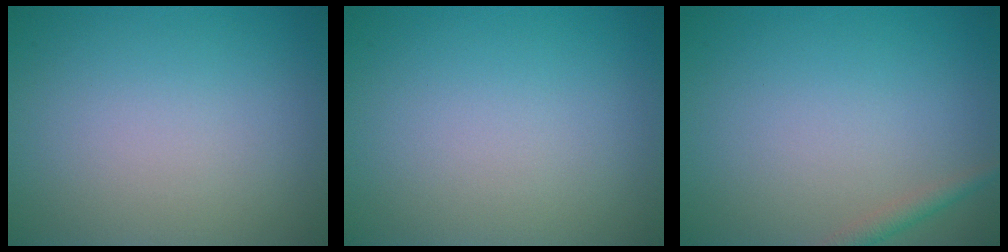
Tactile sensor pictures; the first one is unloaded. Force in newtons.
{"total": 0.0}
{"total": 1.4, "press": 1.4, "slide": 0.1}